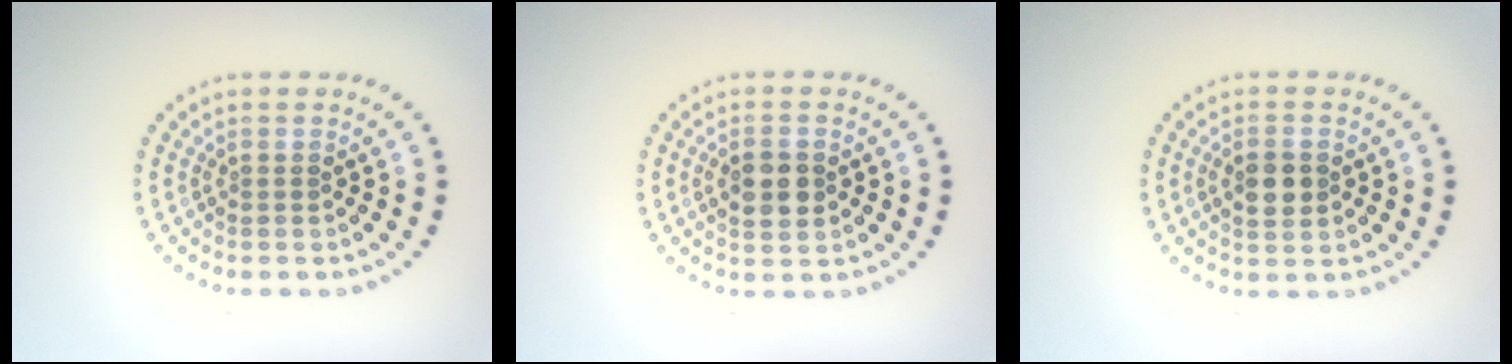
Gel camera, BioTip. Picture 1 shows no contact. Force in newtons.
{"total": 3.0, "press": 3.0, "slide": 0.2}
{"total": 2.7, "press": 2.6, "slide": 0.2}